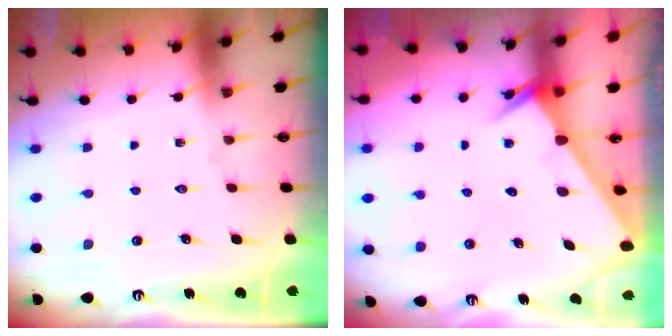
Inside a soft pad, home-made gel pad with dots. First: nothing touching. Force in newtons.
{"total": 2.5, "press": 2.5, "slide": 0.1}